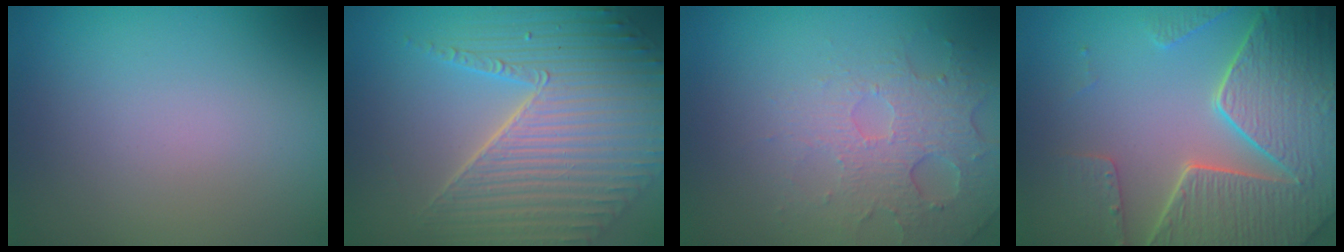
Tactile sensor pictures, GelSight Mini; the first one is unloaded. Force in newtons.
{"total": 7.1, "press": 5.6, "slide": 4.4}
{"total": 5.0, "press": 3.3, "slide": 3.8}
{"total": 8.3, "press": 6.1, "slide": 5.6}